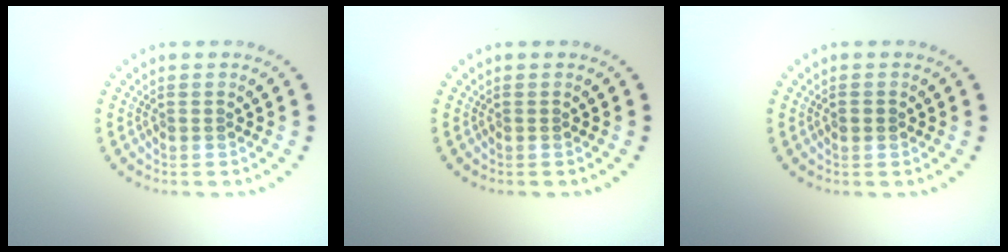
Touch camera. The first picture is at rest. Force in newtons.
{"total": 0.0}
{"total": 0.9, "press": 0.9, "slide": 0.1}